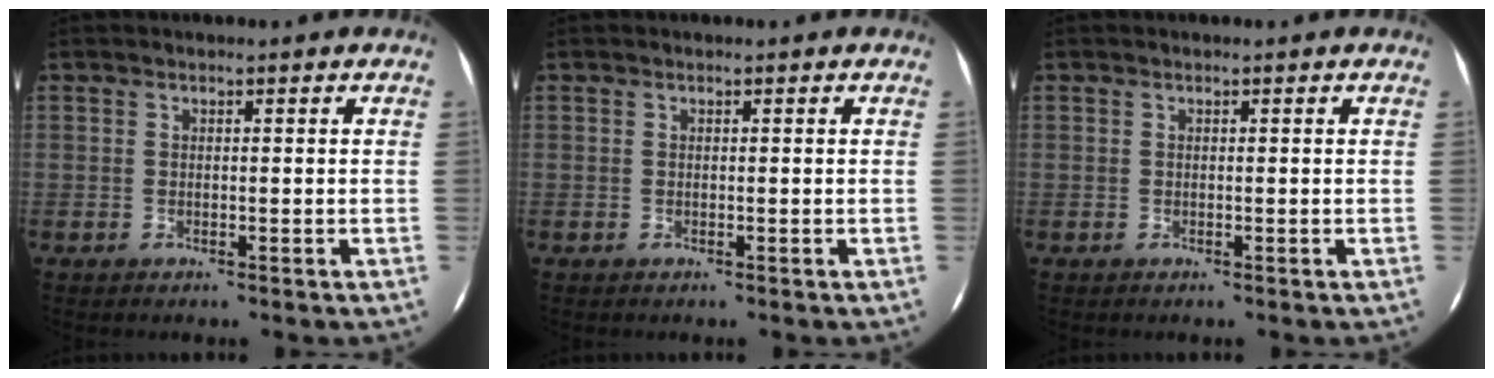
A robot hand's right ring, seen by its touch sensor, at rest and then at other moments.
{"total": 0.0}
{"total": 0.0}